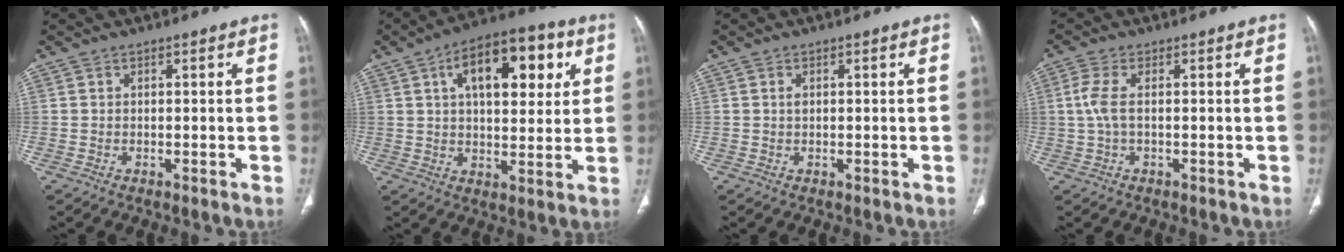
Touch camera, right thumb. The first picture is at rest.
{"total": 17.0, "force": [6.0, 8.4, 13.5], "torque": [-0.161, 0.004, 0.087]}
{"total": 0.8, "force": [0.2, 0.5, 0.6], "torque": [-0.014, 0.003, 0.006]}
{"total": 4.0, "force": [0.3, 1.5, 3.7], "torque": [-0.111, 0.005, 0.005]}